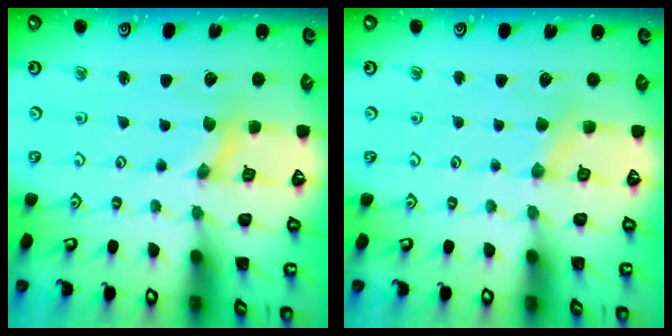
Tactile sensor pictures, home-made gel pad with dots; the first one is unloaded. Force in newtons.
{"total": 3.2, "press": 3.2, "slide": 0.5}